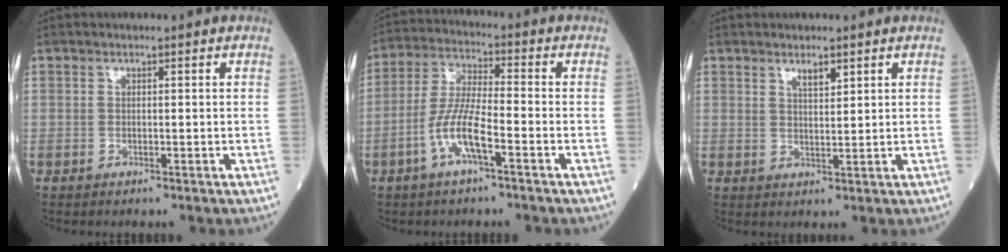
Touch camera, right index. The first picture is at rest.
{"total": 7.8, "force": [-3.4, 1.2, 6.9], "torque": [-0.148, 0.004, -0.069]}
{"total": 2.3, "force": [1.6, 0.5, 1.6], "torque": [-0.028, -0.002, 0.030]}